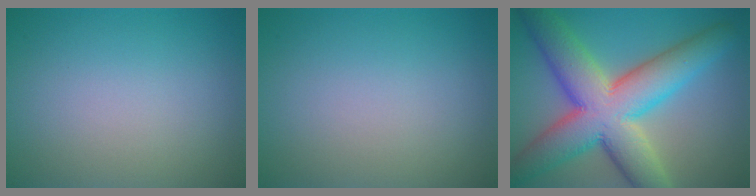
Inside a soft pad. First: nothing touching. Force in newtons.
{"total": 0.0}
{"total": 12.1, "press": 12.1, "slide": 0.6}